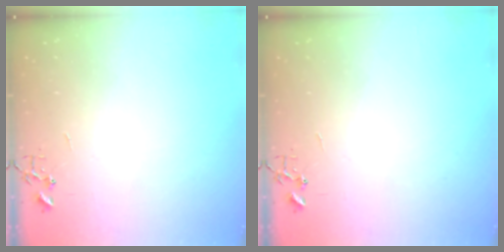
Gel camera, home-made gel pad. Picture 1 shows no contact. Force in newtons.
{"total": 0.0}